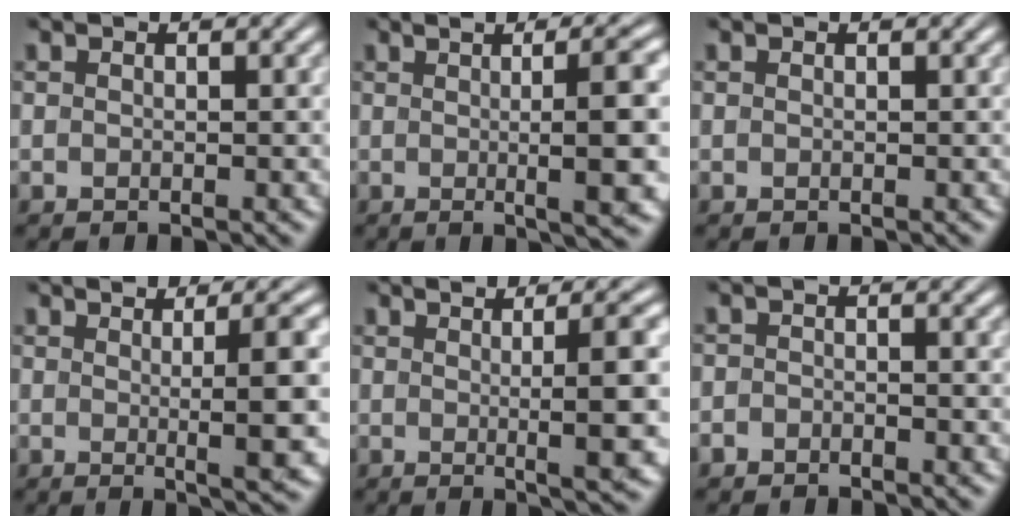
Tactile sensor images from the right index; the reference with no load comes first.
{"total": 8.6, "force": [1.1, 2.0, 8.2], "torque": [-0.088, 0.023, 0.007]}
{"total": 0.0}
{"total": 6.7, "force": [0.8, 1.0, 6.6], "torque": [-0.075, 0.007, 0.011]}
{"total": 7.6, "force": [1.2, 1.4, 7.4], "torque": [-0.081, 0.014, 0.013]}
{"total": 1.4, "force": [-1.3, 0.5, -0.2], "torque": [0.003, -0.009, -0.022]}